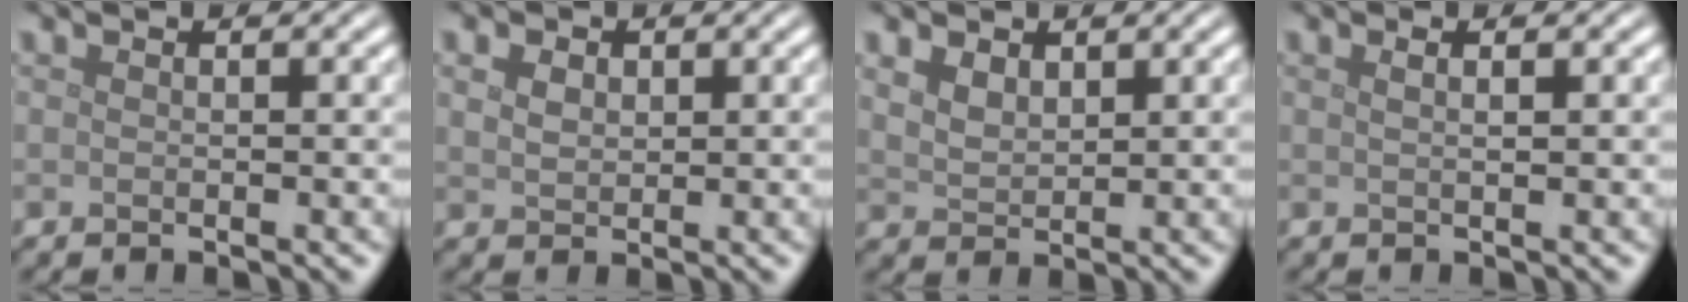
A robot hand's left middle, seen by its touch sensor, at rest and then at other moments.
{"total": 2.1, "force": [0.9, 1.4, 1.1], "torque": [-0.021, 0.006, 0.010]}
{"total": 2.1, "force": [1.3, 1.2, 1.1], "torque": [-0.026, -0.002, 0.030]}
{"total": 1.5, "force": [0.7, 0.5, 1.2], "torque": [-0.009, 0.000, 0.004]}